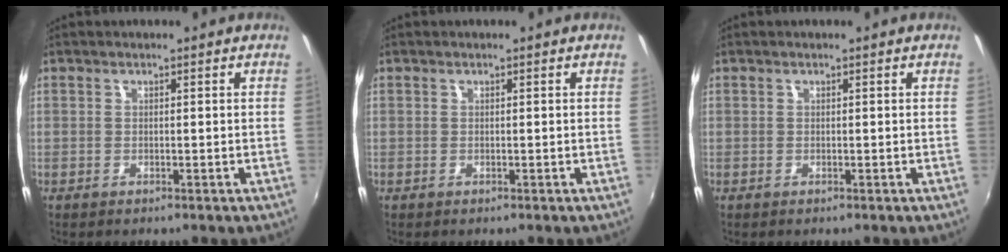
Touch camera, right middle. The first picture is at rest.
{"total": 0.0}
{"total": 0.0}